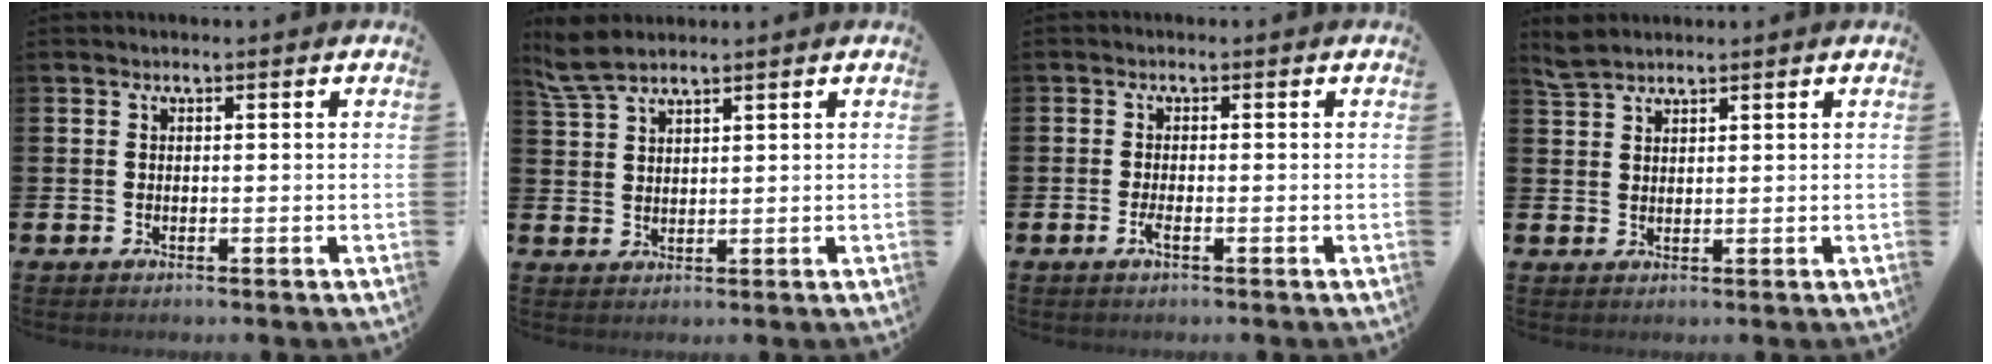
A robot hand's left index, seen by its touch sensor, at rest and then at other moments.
{"total": 5.0, "force": [4.3, 1.4, 2.1], "torque": [-0.049, -0.007, 0.079]}
{"total": 1.4, "force": [-0.6, 0.4, 1.2], "torque": [-0.030, 0.003, -0.010]}
{"total": 2.9, "force": [2.8, 0.8, 0.5], "torque": [-0.006, -0.006, 0.050]}